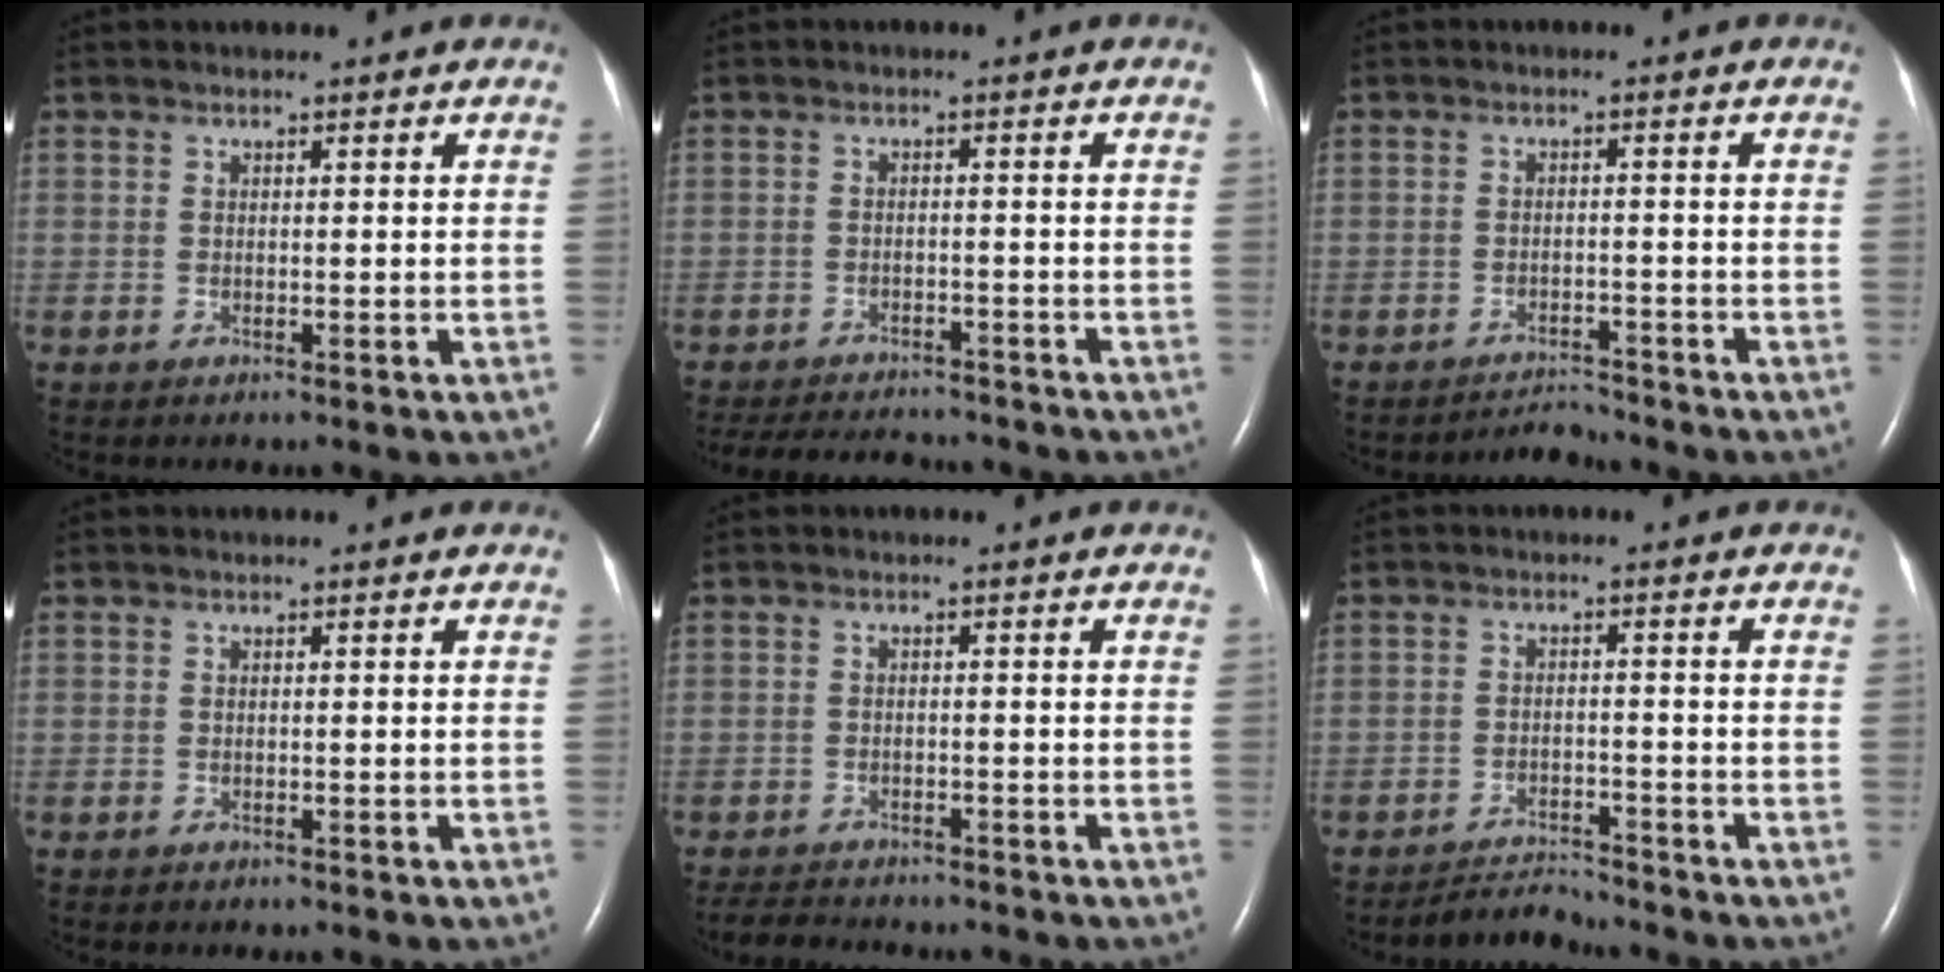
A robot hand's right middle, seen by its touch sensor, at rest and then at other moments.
{"total": 11.6, "force": [-10.6, 3.0, 3.7], "torque": [-0.078, -0.004, -0.145]}
{"total": 2.7, "force": [-2.6, -0.1, -0.7], "torque": [0.010, -0.011, -0.038]}
{"total": 0.0}
{"total": 6.2, "force": [-5.7, 1.6, 1.8], "torque": [-0.031, -0.010, -0.084]}
{"total": 3.6, "force": [-3.5, 0.0, -0.5], "torque": [0.002, -0.014, -0.058]}